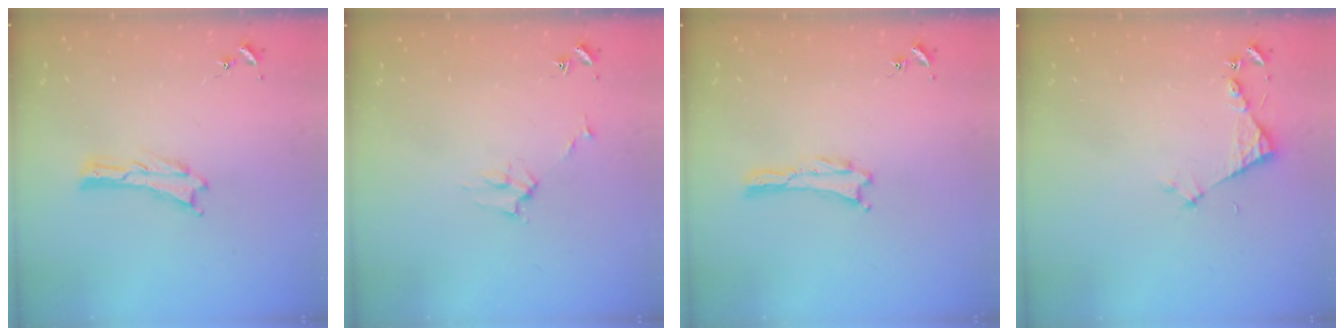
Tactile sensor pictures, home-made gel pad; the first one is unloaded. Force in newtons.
{"total": 2.7, "press": 2.7, "slide": 0.3}
{"total": 0.0}
{"total": 3.3, "press": 3.3, "slide": 0.3}